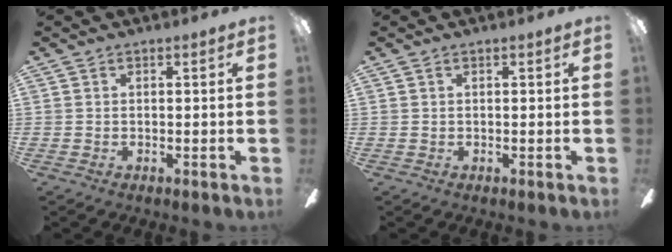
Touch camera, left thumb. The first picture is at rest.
{"total": 0.0}